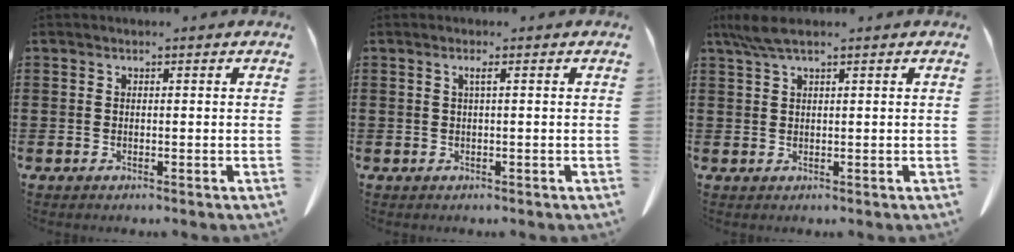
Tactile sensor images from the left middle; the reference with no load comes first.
{"total": 1.1, "force": [0.2, -0.1, 1.1], "torque": [-0.021, -0.001, 0.004]}
{"total": 3.2, "force": [2.1, 0.4, 2.4], "torque": [-0.052, 0.000, 0.039]}